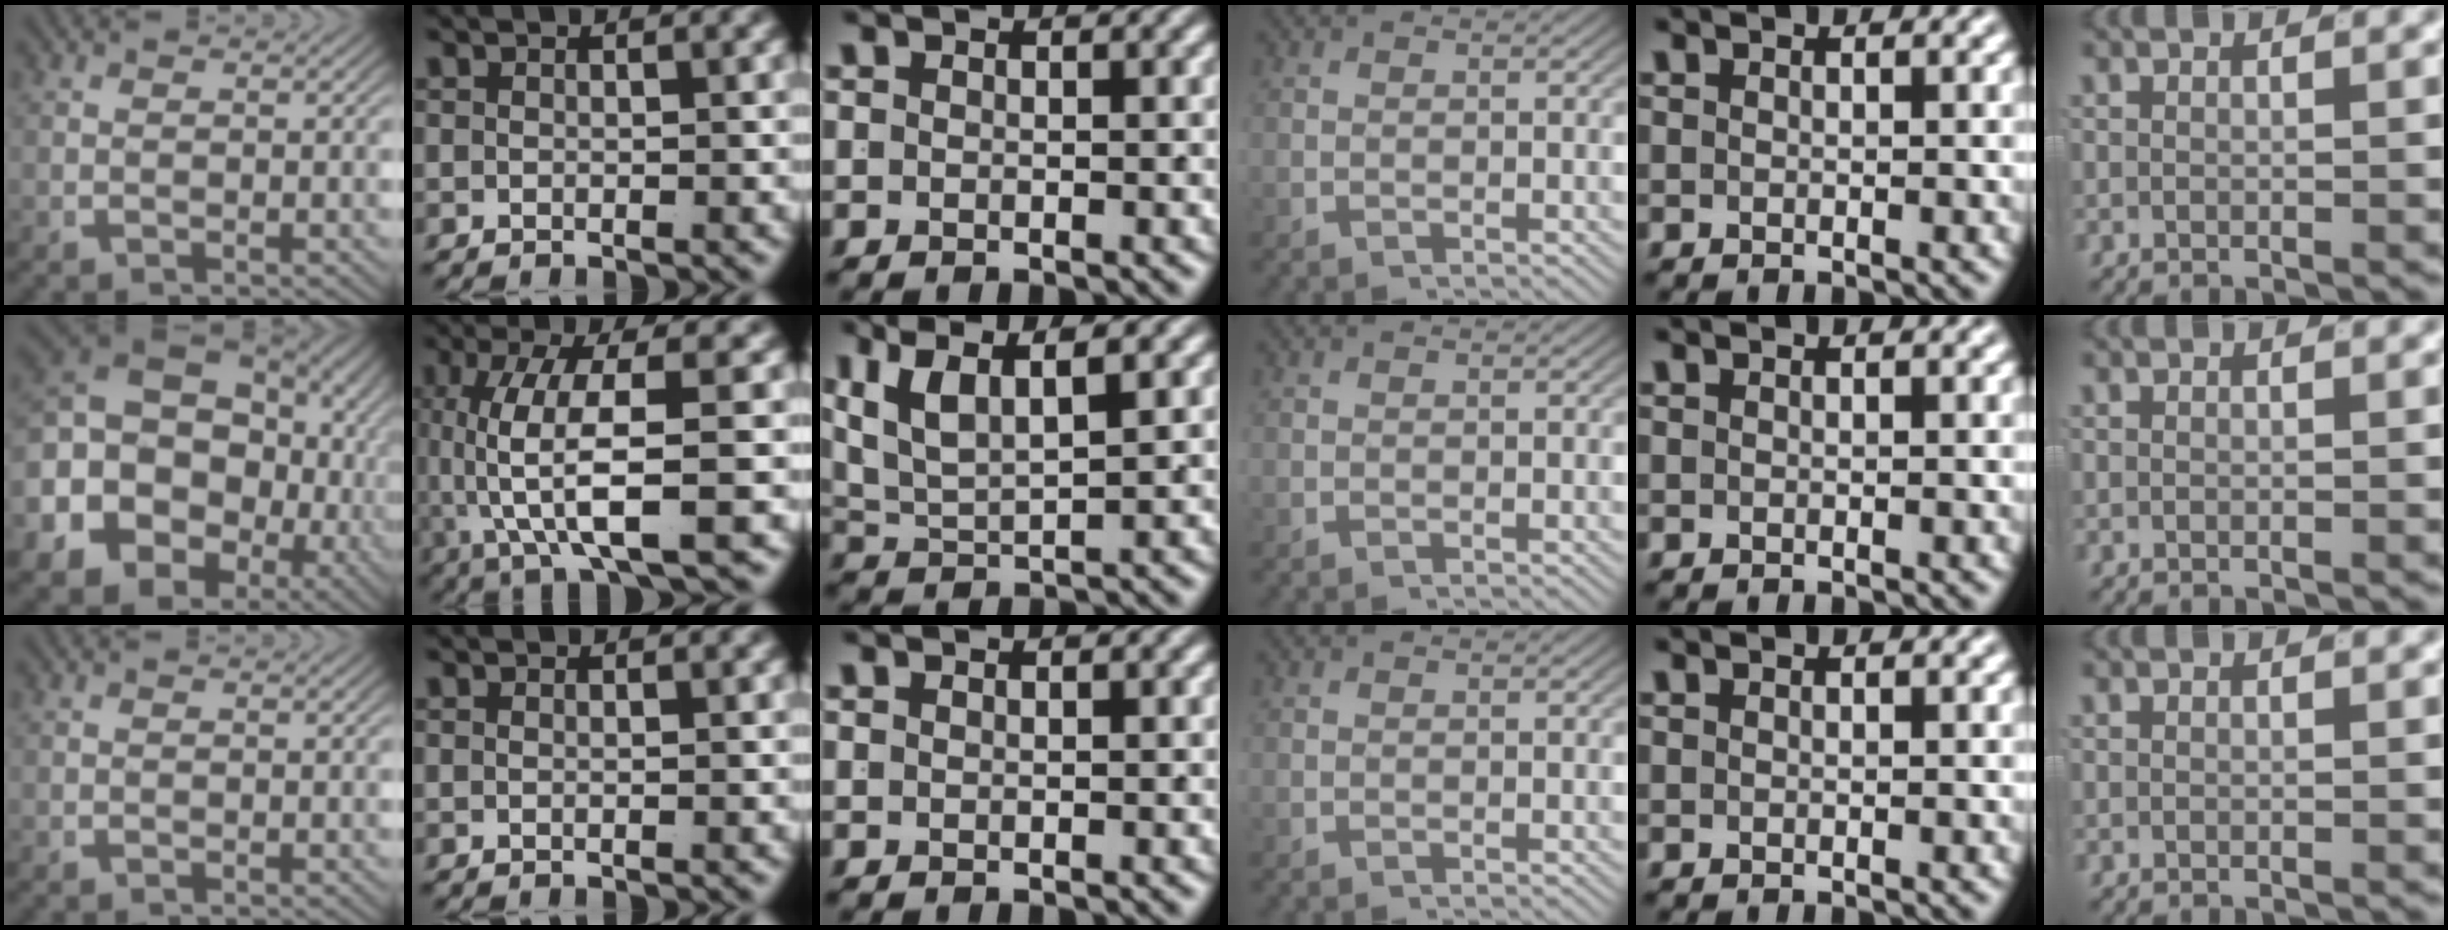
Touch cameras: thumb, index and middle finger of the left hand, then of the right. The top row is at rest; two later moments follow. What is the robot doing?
{"motion": "lift_and_place", "object": "shorts"}